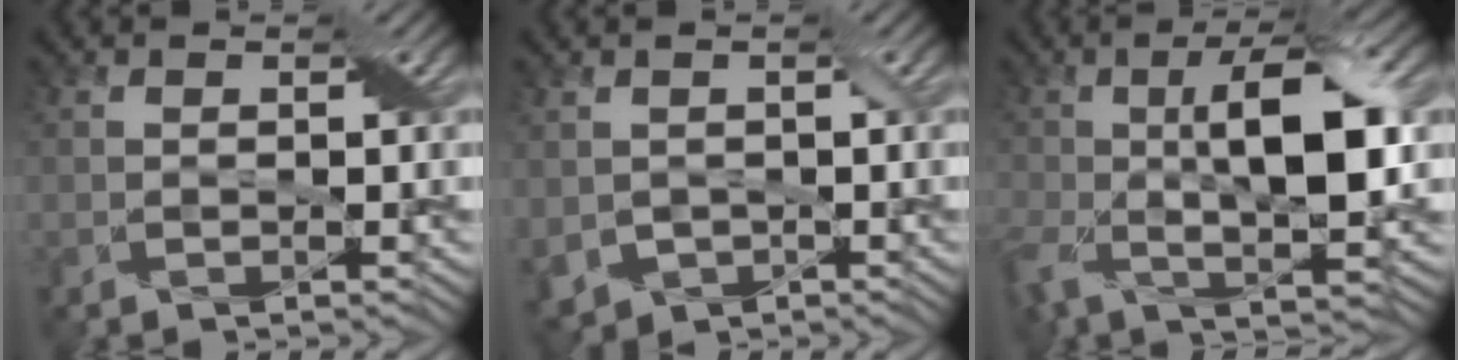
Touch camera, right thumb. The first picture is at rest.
{"total": 4.9, "force": [-1.3, 3.8, 2.9], "torque": [-0.082, -0.017, -0.023]}
{"total": 12.4, "force": [-0.2, 4.9, 11.4], "torque": [-0.215, -0.008, -0.007]}